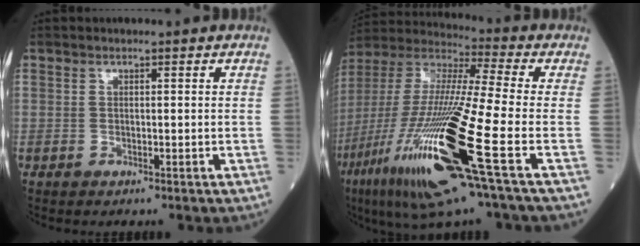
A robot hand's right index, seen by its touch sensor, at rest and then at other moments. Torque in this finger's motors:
{"motor_torque": [2.00, -0.15, 1.06, 0.21]}